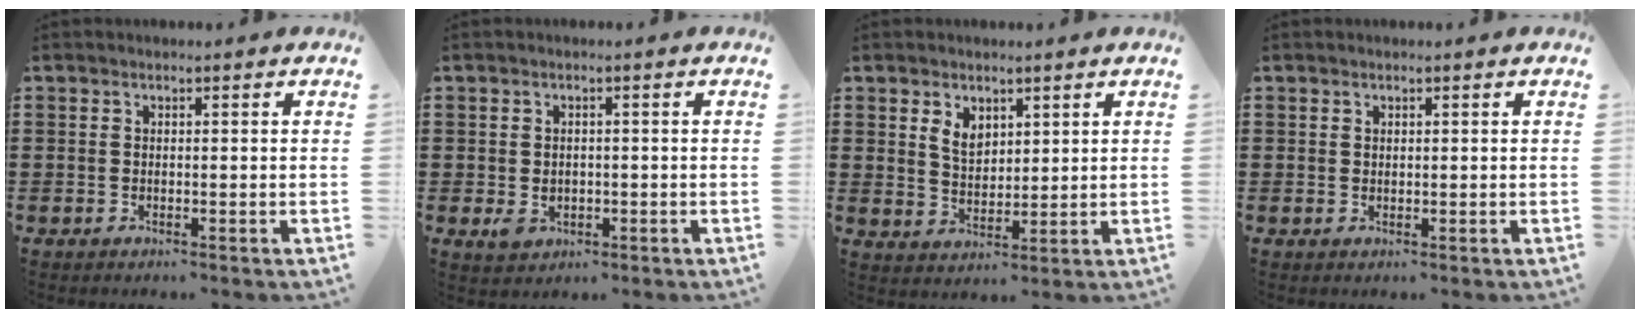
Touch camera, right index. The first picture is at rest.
{"total": 2.2, "force": [-0.6, 1.7, 1.2], "torque": [-0.025, 0.002, -0.011]}
{"total": 3.8, "force": [2.1, 2.6, 1.9], "torque": [-0.046, 0.010, 0.038]}
{"total": 0.6, "force": [0.4, 0.4, 0.1], "torque": [-0.004, 0.001, 0.009]}